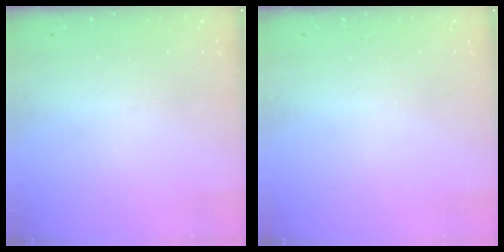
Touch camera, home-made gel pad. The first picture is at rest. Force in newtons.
{"total": 0.0}